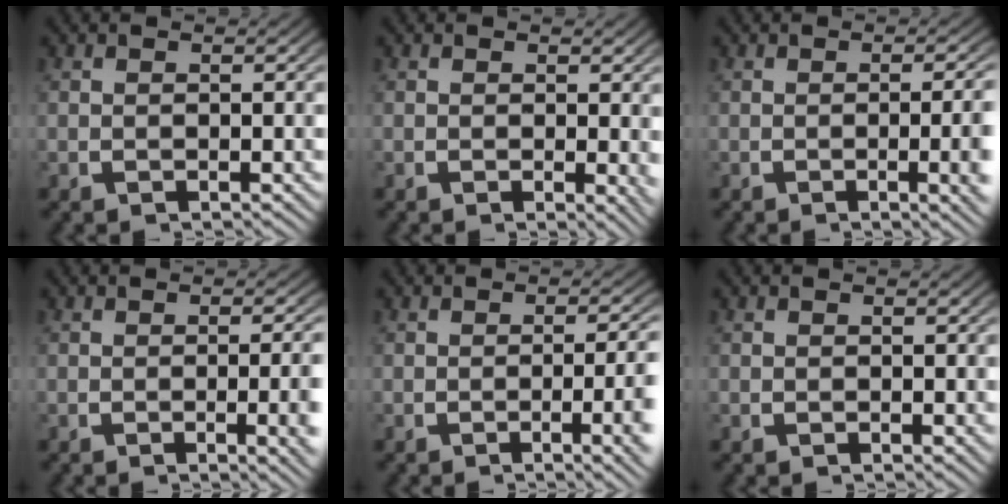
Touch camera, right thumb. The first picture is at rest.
{"total": 1.3, "force": [0.3, 0.4, 1.2], "torque": [-0.010, -0.005, 0.004]}
{"total": 4.5, "force": [-0.8, 1.1, 4.3], "torque": [-0.044, 0.006, -0.016]}
{"total": 4.0, "force": [-0.8, 0.9, 3.8], "torque": [-0.040, 0.006, -0.016]}
{"total": 4.6, "force": [-1.4, 1.1, 4.3], "torque": [-0.054, 0.003, -0.022]}
{"total": 0.0}